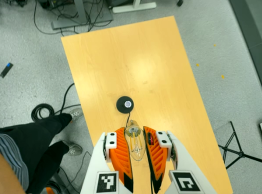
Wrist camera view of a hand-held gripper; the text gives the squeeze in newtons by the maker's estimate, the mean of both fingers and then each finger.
{"total": 21.8, "left": 24.8, "right": 18.7}